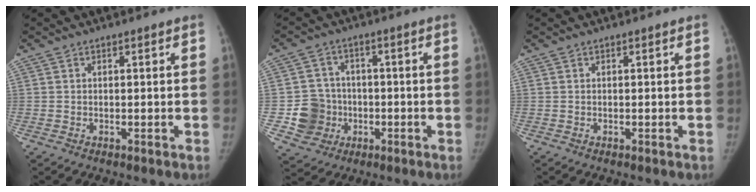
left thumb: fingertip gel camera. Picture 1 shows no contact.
{"total": 8.8, "force": [-1.5, 8.5, 1.7], "torque": [0.005, 0.015, -0.021]}
{"total": 0.0}